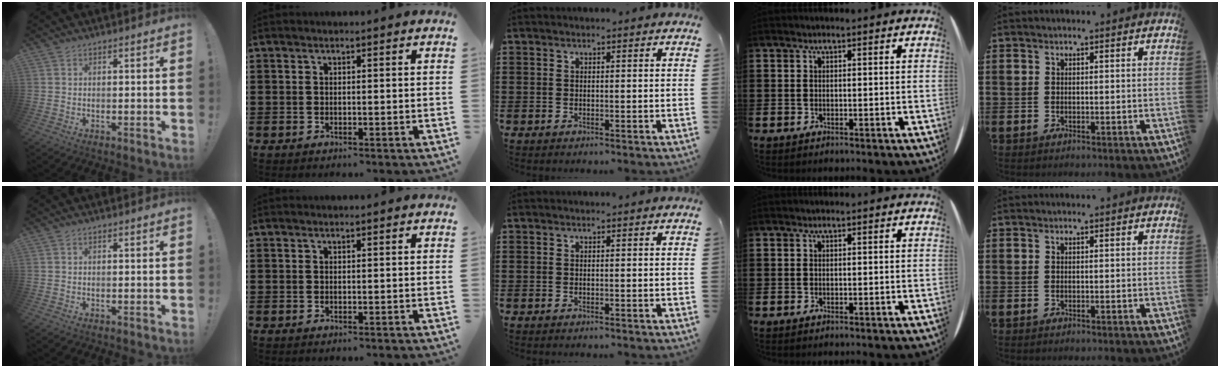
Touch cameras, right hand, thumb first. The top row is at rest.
{}